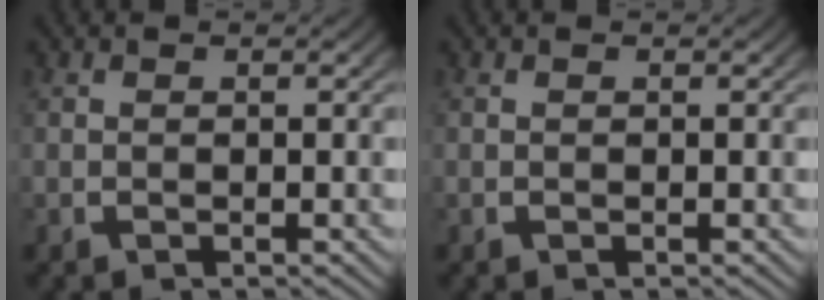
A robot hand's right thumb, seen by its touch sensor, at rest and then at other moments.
{"total": 0.0}